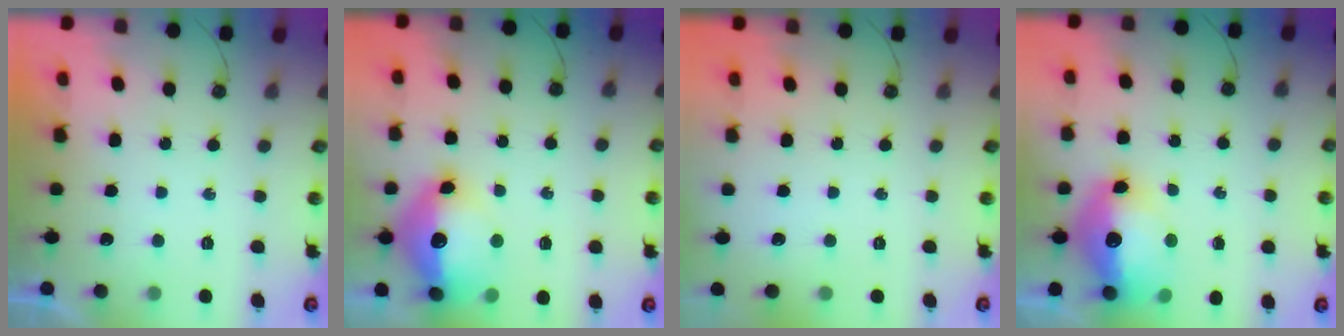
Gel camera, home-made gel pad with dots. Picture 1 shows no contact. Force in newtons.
{"total": 16.2, "press": 16.1, "slide": 1.5}
{"total": 0.0}
{"total": 16.6, "press": 16.5, "slide": 1.5}